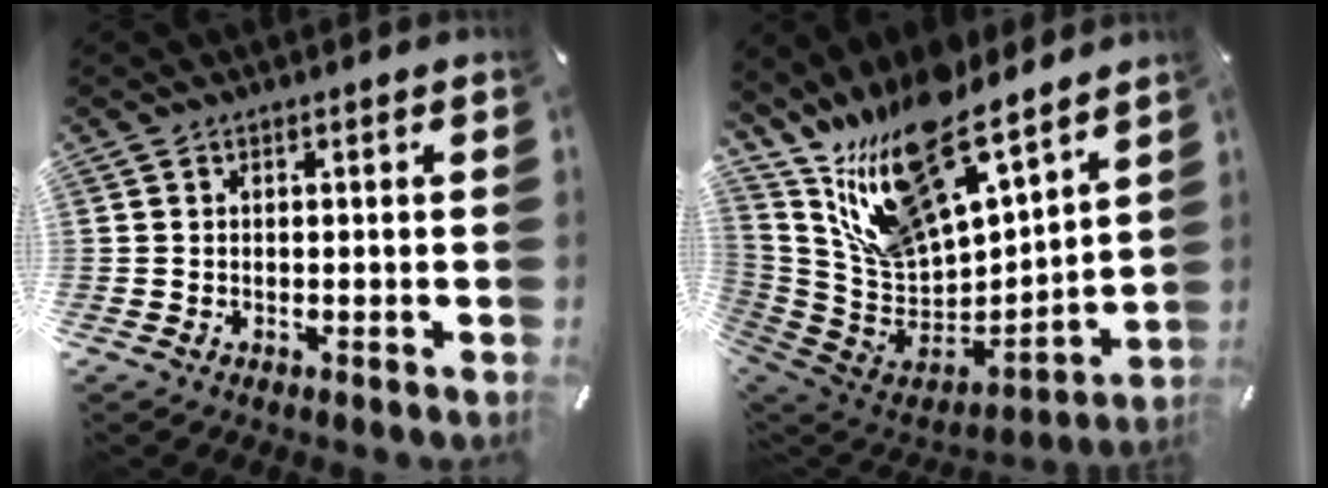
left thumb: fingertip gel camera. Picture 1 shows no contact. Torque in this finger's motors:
{"motor_torque": [4.80, 0.21, 1.38, -1.39, 0.95]}